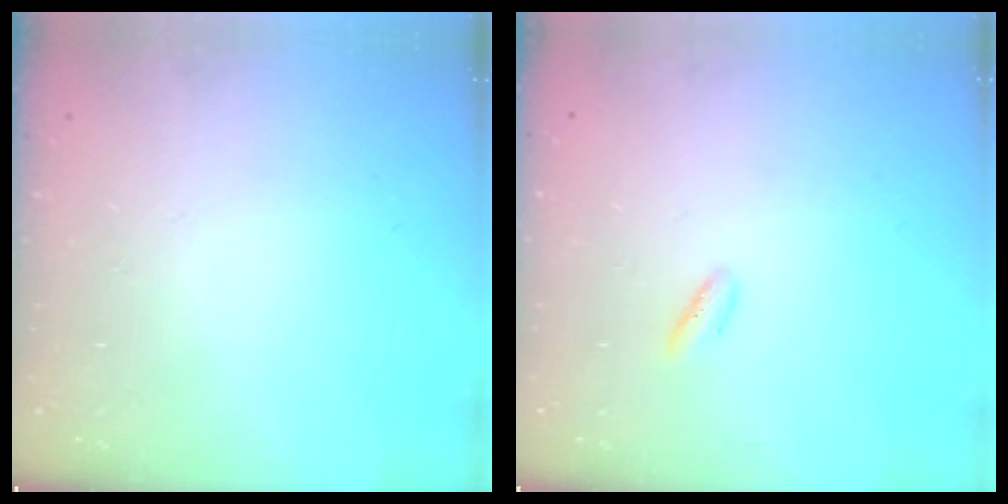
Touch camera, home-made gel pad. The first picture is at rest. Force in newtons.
{"total": 4.1, "press": 4.0, "slide": 0.9}